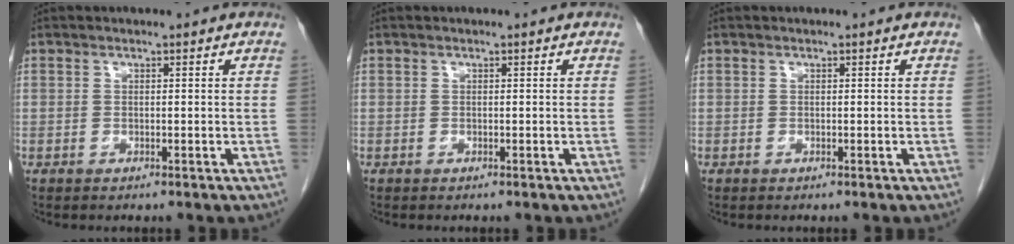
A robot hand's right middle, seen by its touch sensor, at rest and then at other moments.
{"total": 0.0}
{"total": 0.0}